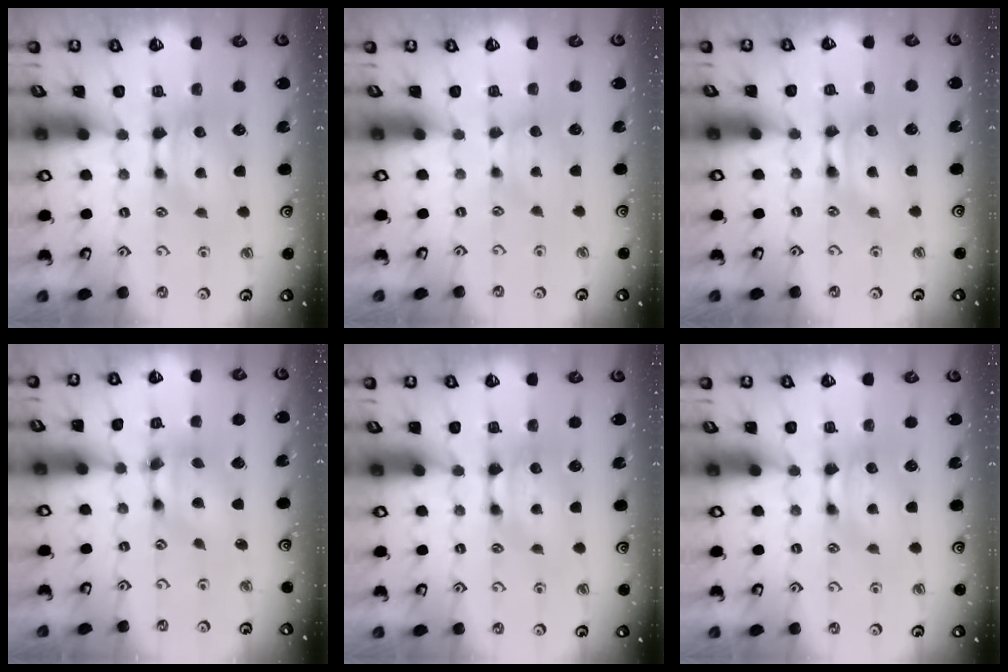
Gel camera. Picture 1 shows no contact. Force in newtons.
{"total": 2.0, "press": 2.0, "slide": 0.5}
{"total": 1.6, "press": 1.5, "slide": 0.2}
{"total": 6.4, "press": 6.1, "slide": 1.9}
{"total": 0.0}
{"total": 0.0}